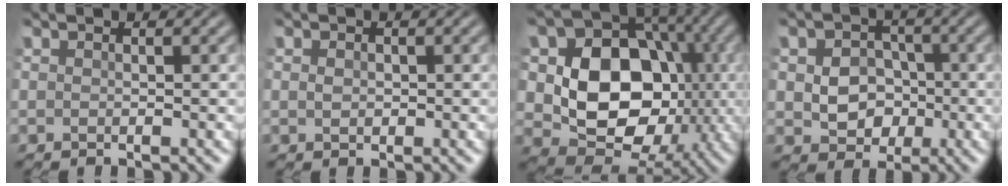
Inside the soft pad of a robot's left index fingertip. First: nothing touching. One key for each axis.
{"total": 1.1, "fx": -0.1, "fy": 0.9, "fz": 0.6, "tx": -0.011, "ty": -0.005, "tz": 0.001}
{"total": 12.4, "fx": -0.6, "fy": 9.4, "fz": 8.0, "tx": -0.121, "ty": -0.014, "tz": -0.017}
{"total": 5.5, "fx": -0.9, "fy": 4.5, "fz": 3.1, "tx": -0.047, "ty": -0.008, "tz": -0.025}